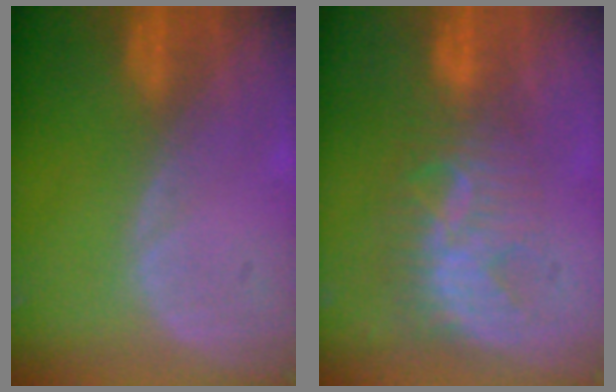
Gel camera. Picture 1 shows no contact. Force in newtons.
{"total": 8.8, "press": 7.6, "slide": 4.4}